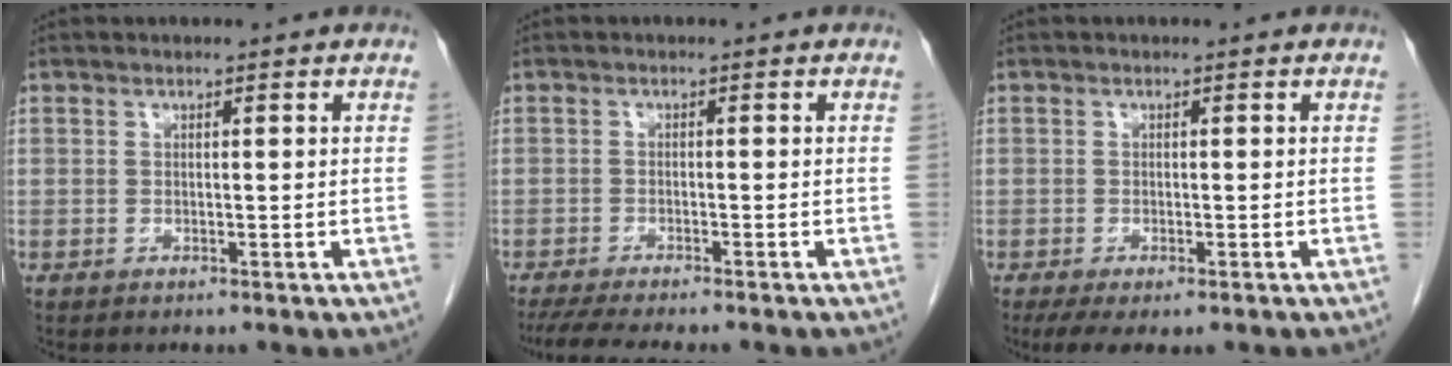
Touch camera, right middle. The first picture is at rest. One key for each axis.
{"total": 7.5, "fx": -6.4, "fy": 0.3, "fz": 3.9, "tx": -0.054, "ty": -0.015, "tz": -0.100}
{"total": 4.5, "fx": -2.9, "fy": 1.6, "fz": 3.0, "tx": -0.049, "ty": -0.011, "tz": -0.045}